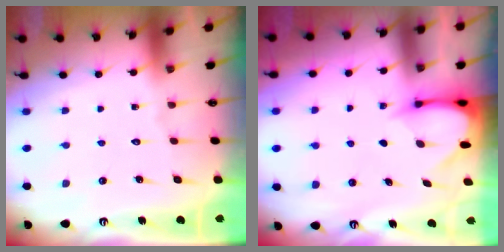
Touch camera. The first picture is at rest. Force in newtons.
{"total": 3.4, "press": 3.4, "slide": 0.3}